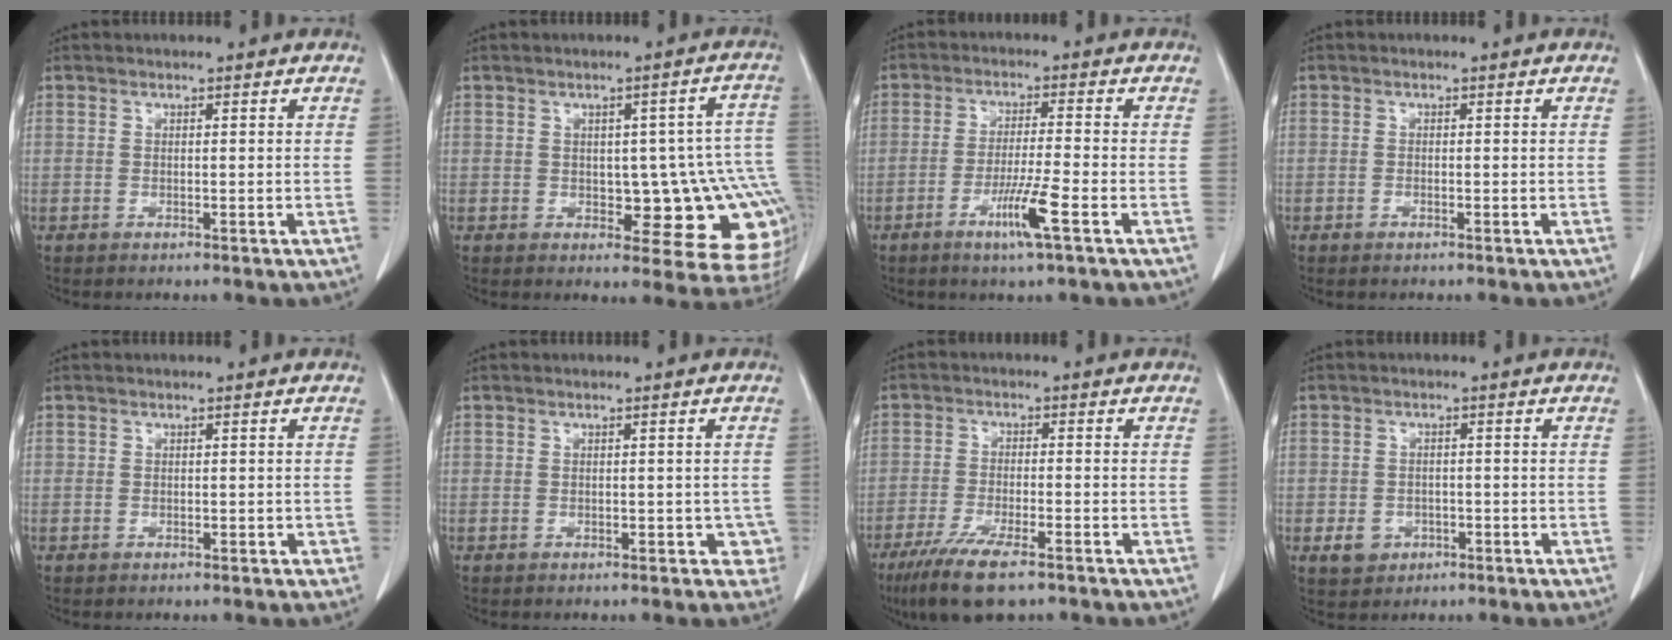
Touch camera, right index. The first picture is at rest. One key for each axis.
{"total": 14.5, "fx": -1.7, "fy": 6.0, "fz": 13.1, "tx": -0.097, "ty": 0.028, "tz": -0.008}
{"total": 6.6, "fx": -3.2, "fy": -0.5, "fz": 5.8, "tx": -0.106, "ty": -0.012, "tz": -0.059}
{"total": 0.6, "fx": -0.5, "fy": 0.1, "fz": 0.3, "tx": -0.009, "ty": 0.000, "tz": -0.005}
{"total": 0.9, "fx": -0.2, "fy": 0.8, "fz": 0.3, "tx": -0.005, "ty": 0.011, "tz": 0.000}
{"total": 2.8, "fx": -0.7, "fy": 2.2, "fz": 1.6, "tx": -0.003, "ty": 0.015, "tz": -0.004}
{"total": 9.4, "fx": -6.4, "fy": 1.6, "fz": 6.7, "tx": -0.121, "ty": -0.022, "tz": -0.104}
{"total": 3.5, "fx": -1.3, "fy": 3.1, "fz": 1.0, "tx": -0.012, "ty": 0.007, "tz": -0.008}